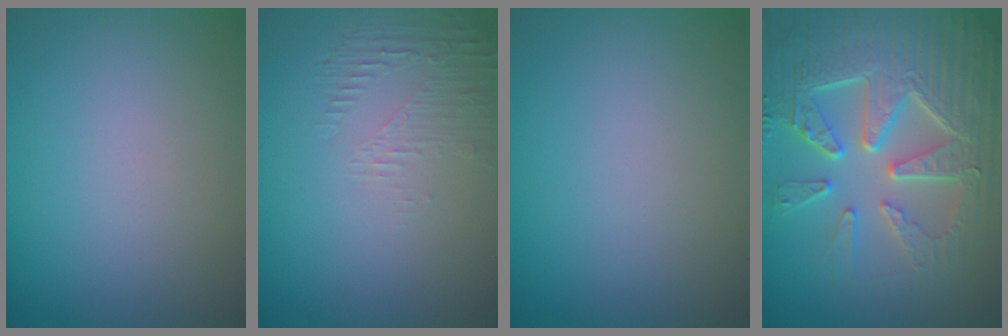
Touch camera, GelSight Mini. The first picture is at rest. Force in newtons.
{"total": 1.6, "press": 0.4, "slide": 1.6}
{"total": 0.0}
{"total": 8.9, "press": 6.3, "slide": 6.3}